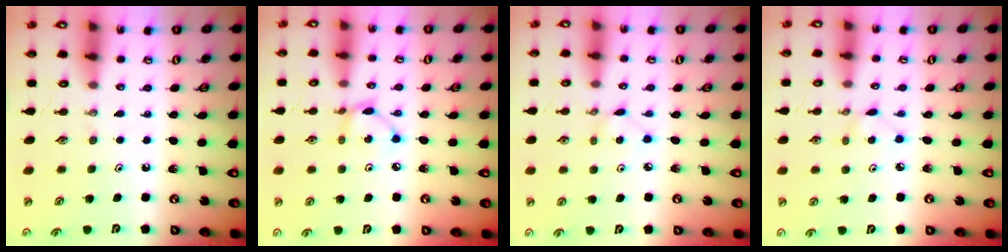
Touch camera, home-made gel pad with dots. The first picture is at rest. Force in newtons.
{"total": 4.8, "press": 4.7, "slide": 0.2}
{"total": 2.9, "press": 2.9, "slide": 0.3}
{"total": 2.9, "press": 2.9, "slide": 0.3}